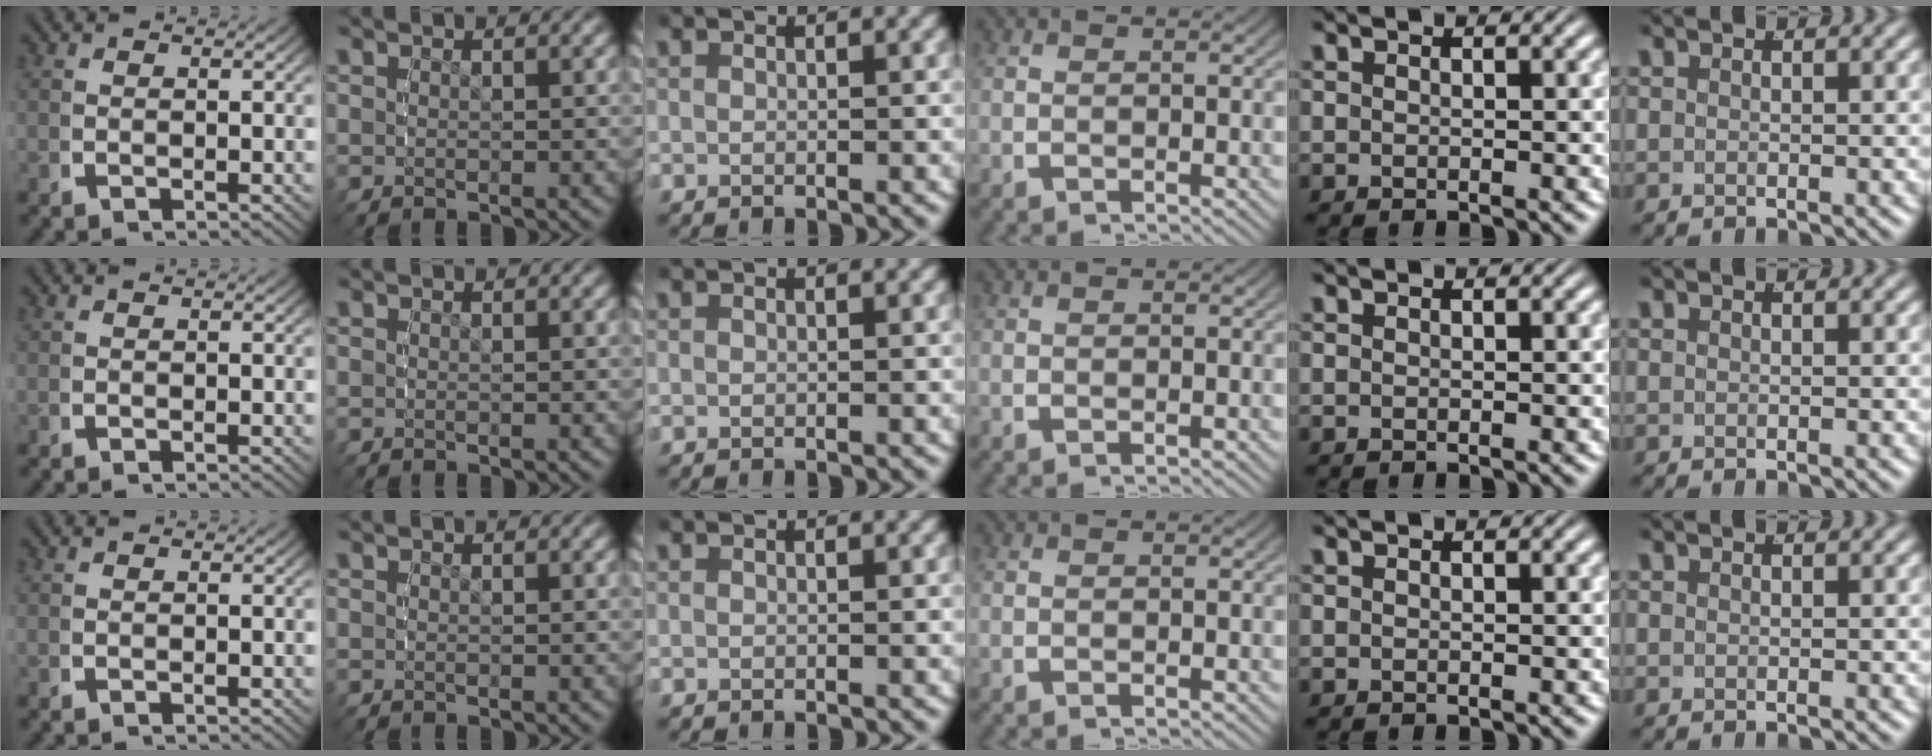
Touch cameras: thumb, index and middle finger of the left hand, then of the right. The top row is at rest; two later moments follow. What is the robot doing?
{"motion": "reach", "object": "photo album"}